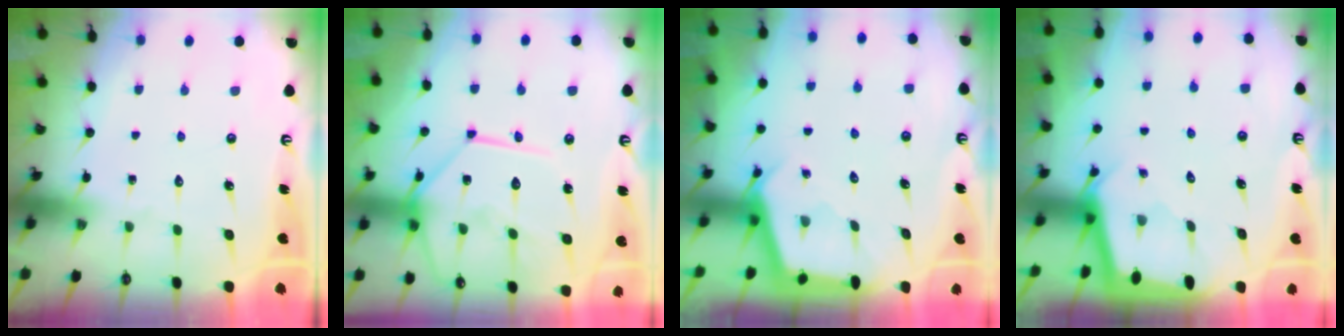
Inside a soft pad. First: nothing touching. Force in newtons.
{"total": 16.8, "press": 16.7, "slide": 1.7}
{"total": 2.5, "press": 2.5, "slide": 0.3}
{"total": 2.1, "press": 2.1, "slide": 0.2}